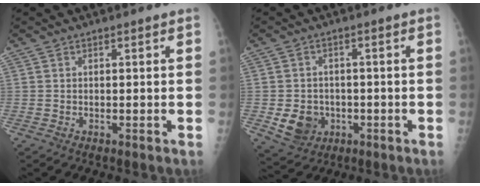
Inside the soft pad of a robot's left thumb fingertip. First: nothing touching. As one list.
[{"total": 6.7, "force": [-1.7, 5.8, 2.8], "torque": [-0.025, 0.006, -0.019]}]